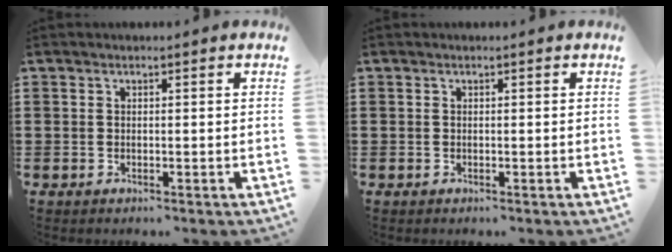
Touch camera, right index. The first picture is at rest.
{"total": 0.0}